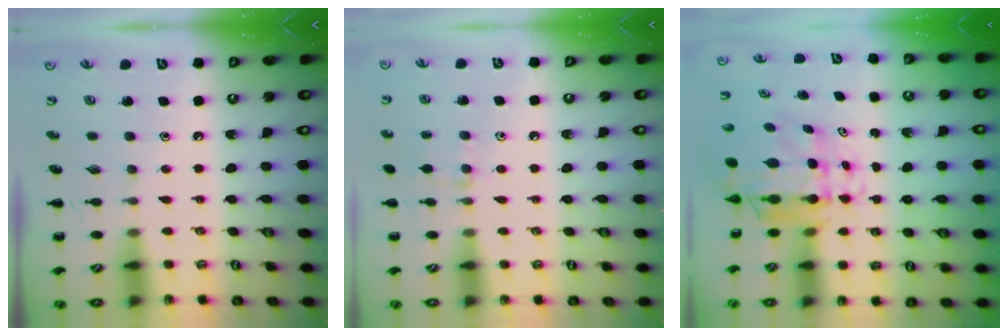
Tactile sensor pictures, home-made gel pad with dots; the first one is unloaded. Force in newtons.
{"total": 8.5, "press": 8.2, "slide": 2.3}
{"total": 7.2, "press": 6.9, "slide": 2.0}